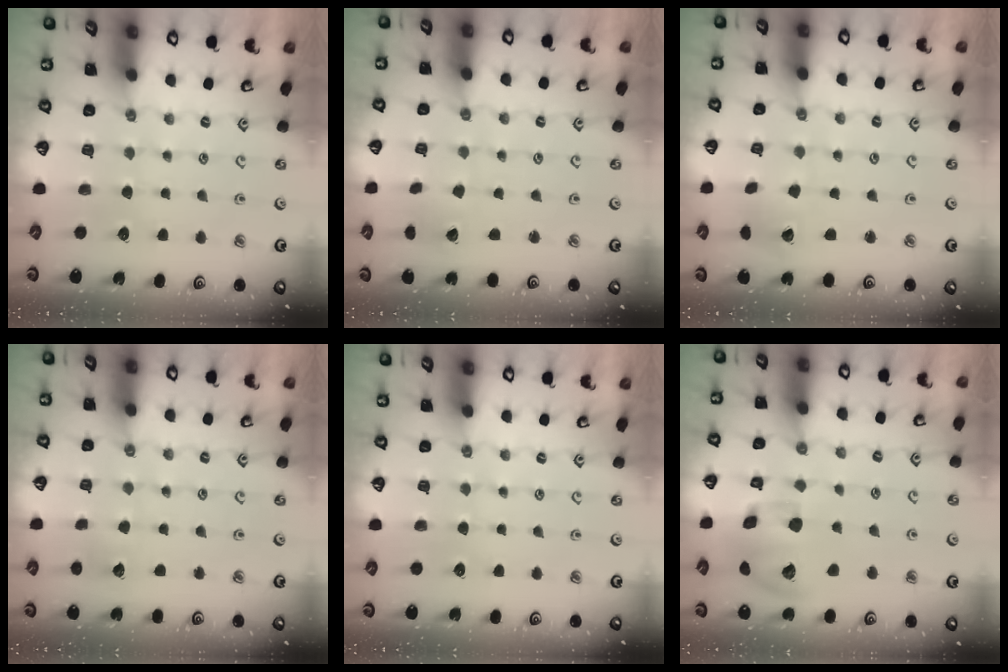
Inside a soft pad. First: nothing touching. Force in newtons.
{"total": 2.1, "press": 2.1, "slide": 0.3}
{"total": 2.2, "press": 2.2, "slide": 0.2}
{"total": 2.3, "press": 2.3, "slide": 0.1}
{"total": 0.0}
{"total": 15.0, "press": 14.8, "slide": 2.3}